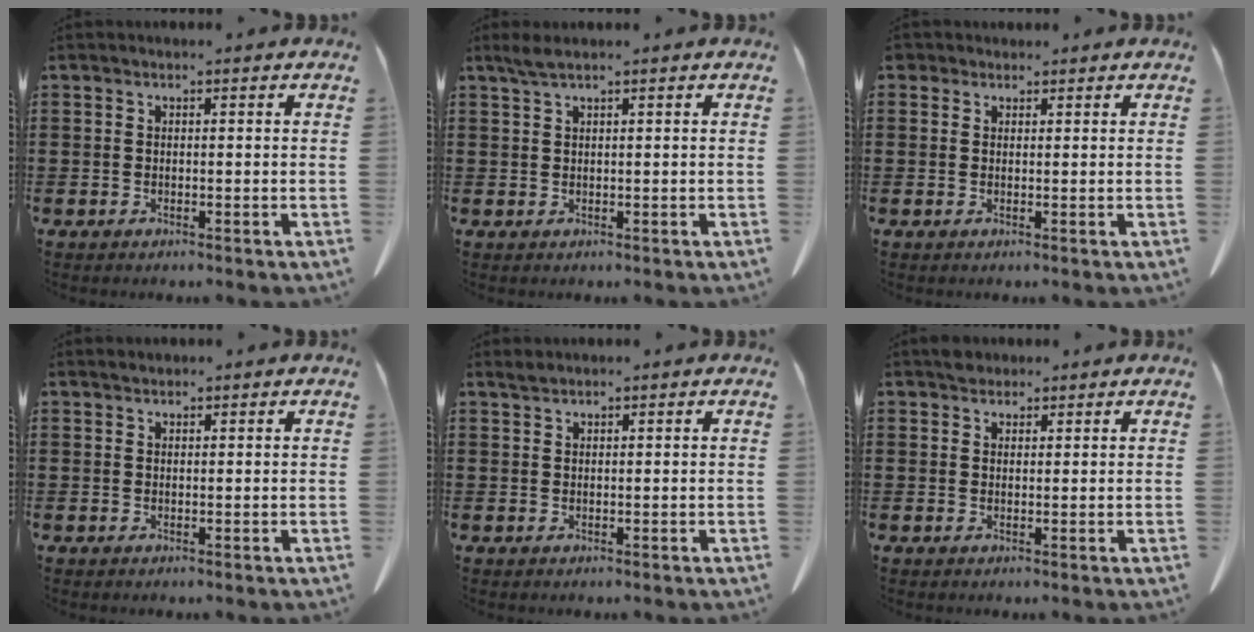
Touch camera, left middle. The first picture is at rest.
{"total": 1.8, "force": [1.2, 0.1, 1.3], "torque": [-0.027, 0.002, 0.021]}
{"total": 1.3, "force": [1.0, 0.9, 0.2], "torque": [-0.009, 0.005, 0.019]}
{"total": 0.6, "force": [0.6, 0.2, 0.0], "torque": [-0.003, 0.001, 0.012]}
{"total": 1.1, "force": [0.9, 0.2, 0.5], "torque": [-0.012, 0.000, 0.018]}
{"total": 1.7, "force": [1.5, 0.9, 0.1], "torque": [0.001, 0.000, 0.028]}